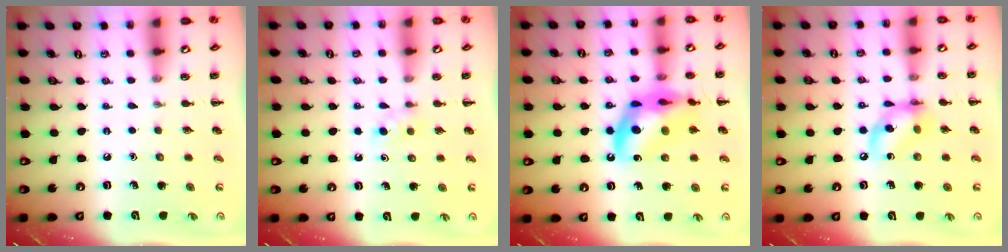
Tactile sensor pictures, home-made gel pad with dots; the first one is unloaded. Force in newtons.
{"total": 2.7, "press": 2.5, "slide": 1.0}
{"total": 16.1, "press": 15.6, "slide": 3.8}
{"total": 10.3, "press": 10.1, "slide": 2.3}